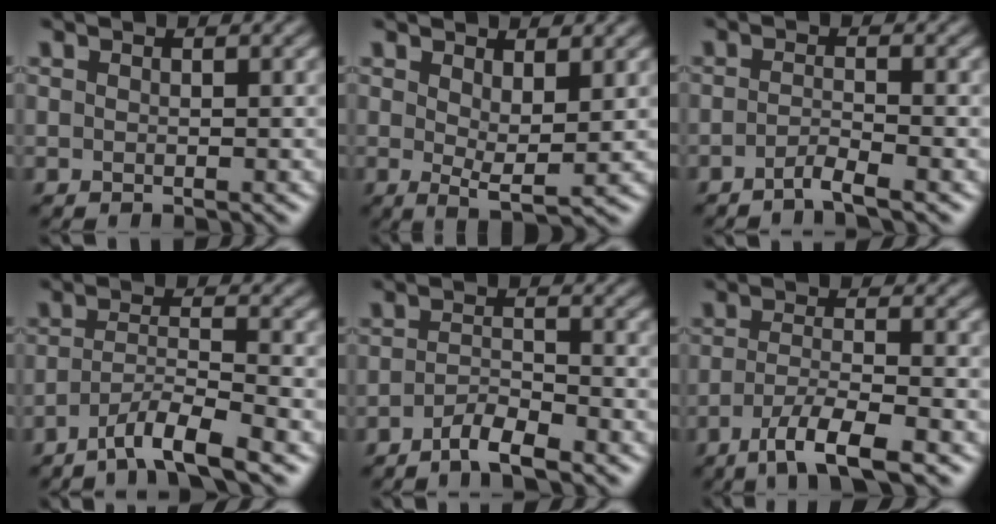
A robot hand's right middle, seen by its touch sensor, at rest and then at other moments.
{"total": 3.1, "force": [1.1, 1.0, 2.7], "torque": [-0.048, -0.011, 0.022]}
{"total": 1.9, "force": [-1.3, 0.2, 1.4], "torque": [-0.019, 0.001, -0.033]}
{"total": 5.0, "force": [-3.6, 0.7, 3.4], "torque": [-0.055, 0.001, -0.072]}
{"total": 2.8, "force": [-2.1, 0.5, 1.8], "torque": [-0.032, 0.003, -0.045]}
{"total": 5.1, "force": [-3.1, 1.0, 3.9], "torque": [-0.068, -0.004, -0.061]}